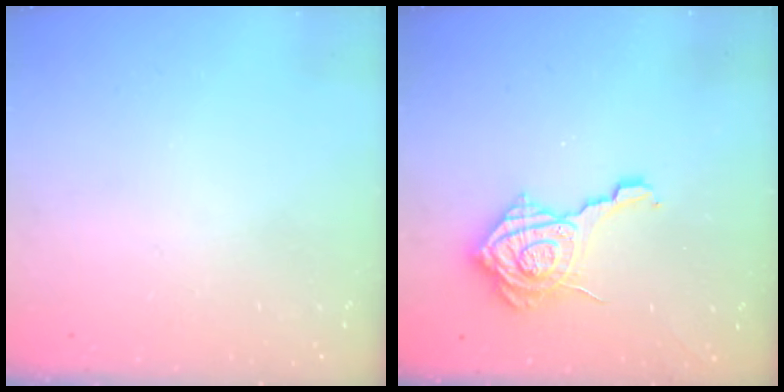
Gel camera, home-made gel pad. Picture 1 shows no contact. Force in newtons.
{"total": 14.9, "press": 14.9, "slide": 0.8}